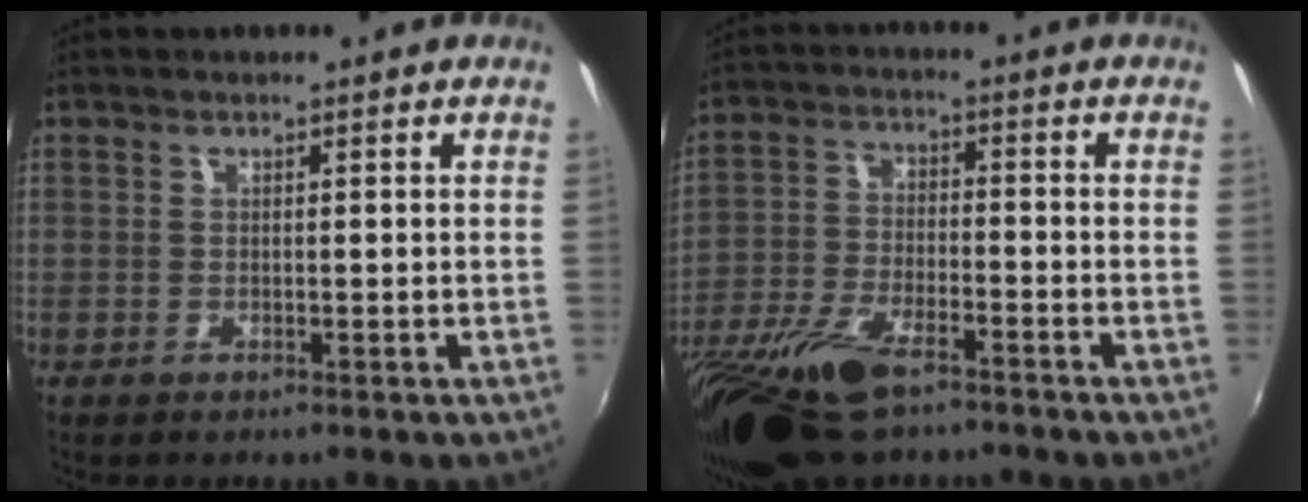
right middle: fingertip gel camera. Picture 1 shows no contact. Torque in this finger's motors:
{"motor_torque": [1.09, -1.05, 0.57, 0.19]}